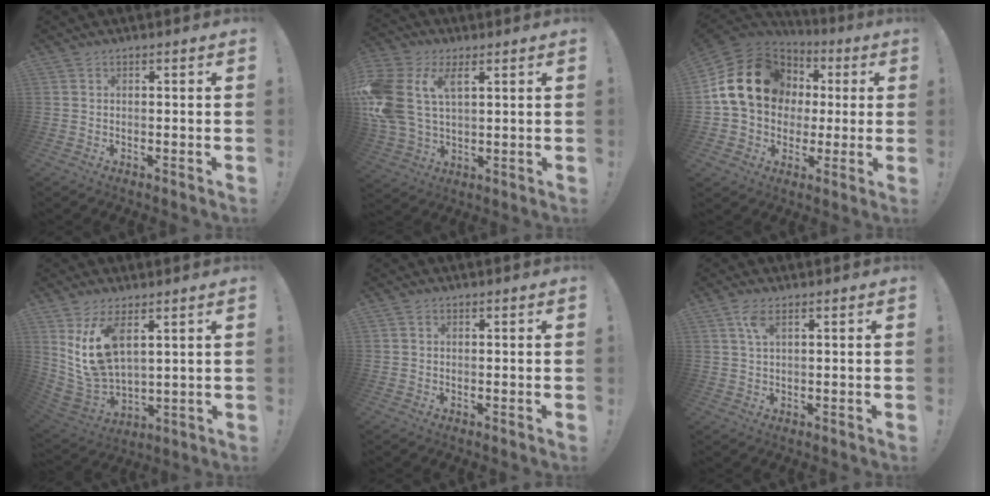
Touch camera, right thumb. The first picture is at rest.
{"total": 14.8, "force": [5.2, 9.6, 10.0], "torque": [-0.235, -0.021, 0.097]}
{"total": 20.9, "force": [4.6, 16.2, 12.5], "torque": [-0.204, -0.004, 0.103]}
{"total": 13.8, "force": [6.8, 6.9, 9.9], "torque": [-0.204, -0.040, 0.126]}
{"total": 0.5, "force": [0.0, 0.5, 0.1], "torque": [-0.005, 0.003, 0.000]}
{"total": 4.1, "force": [1.8, 1.4, 3.4], "torque": [-0.055, -0.005, 0.029]}